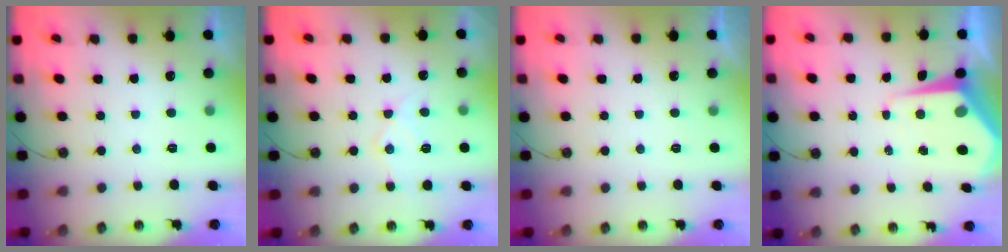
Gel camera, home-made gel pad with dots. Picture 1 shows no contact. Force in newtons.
{"total": 9.3, "press": 9.3, "slide": 0.7}
{"total": 0.0}
{"total": 8.3, "press": 8.3, "slide": 0.4}